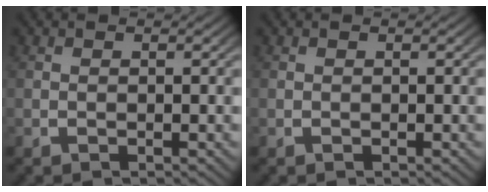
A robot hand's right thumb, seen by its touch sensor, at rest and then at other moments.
{"total": 0.0}